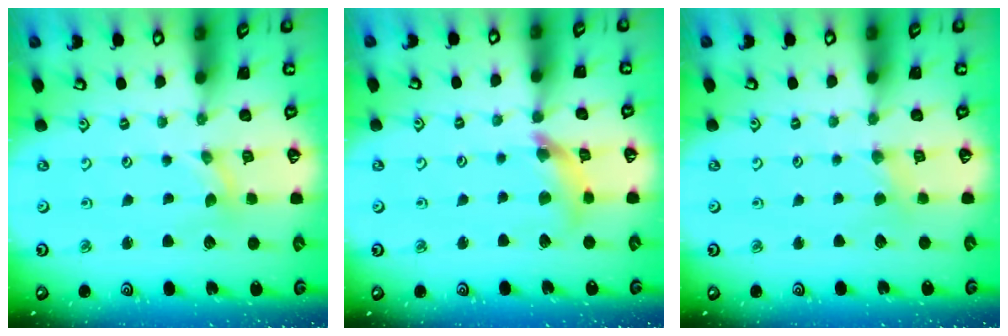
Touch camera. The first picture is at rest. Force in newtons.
{"total": 9.7, "press": 9.6, "slide": 1.1}
{"total": 2.2, "press": 2.2, "slide": 0.4}